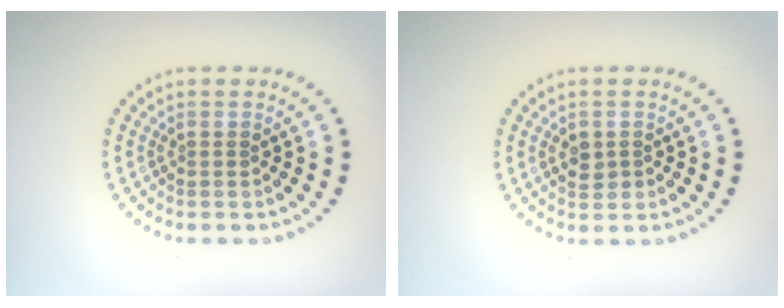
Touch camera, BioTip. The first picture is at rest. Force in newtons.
{"total": 1.7, "press": 1.7, "slide": 0.2}